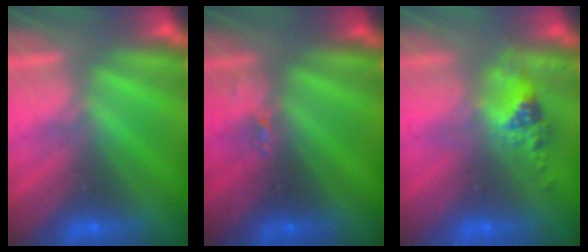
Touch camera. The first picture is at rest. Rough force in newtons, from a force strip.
{"total": 2.4}
{"total": 2.4}